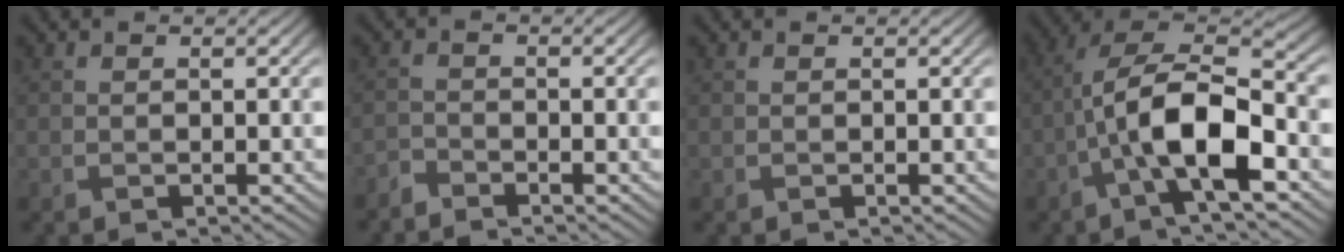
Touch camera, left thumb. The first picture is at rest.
{"total": 2.0, "force": [-2.0, 0.2, 0.3], "torque": [-0.008, -0.006, -0.049]}
{"total": 0.0}
{"total": 11.7, "force": [-3.9, 4.3, 10.1], "torque": [-0.191, 0.007, -0.079]}